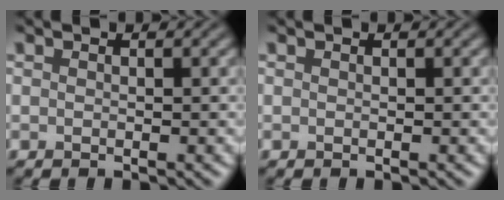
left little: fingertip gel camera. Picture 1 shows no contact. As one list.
[{"total": 0.0}]